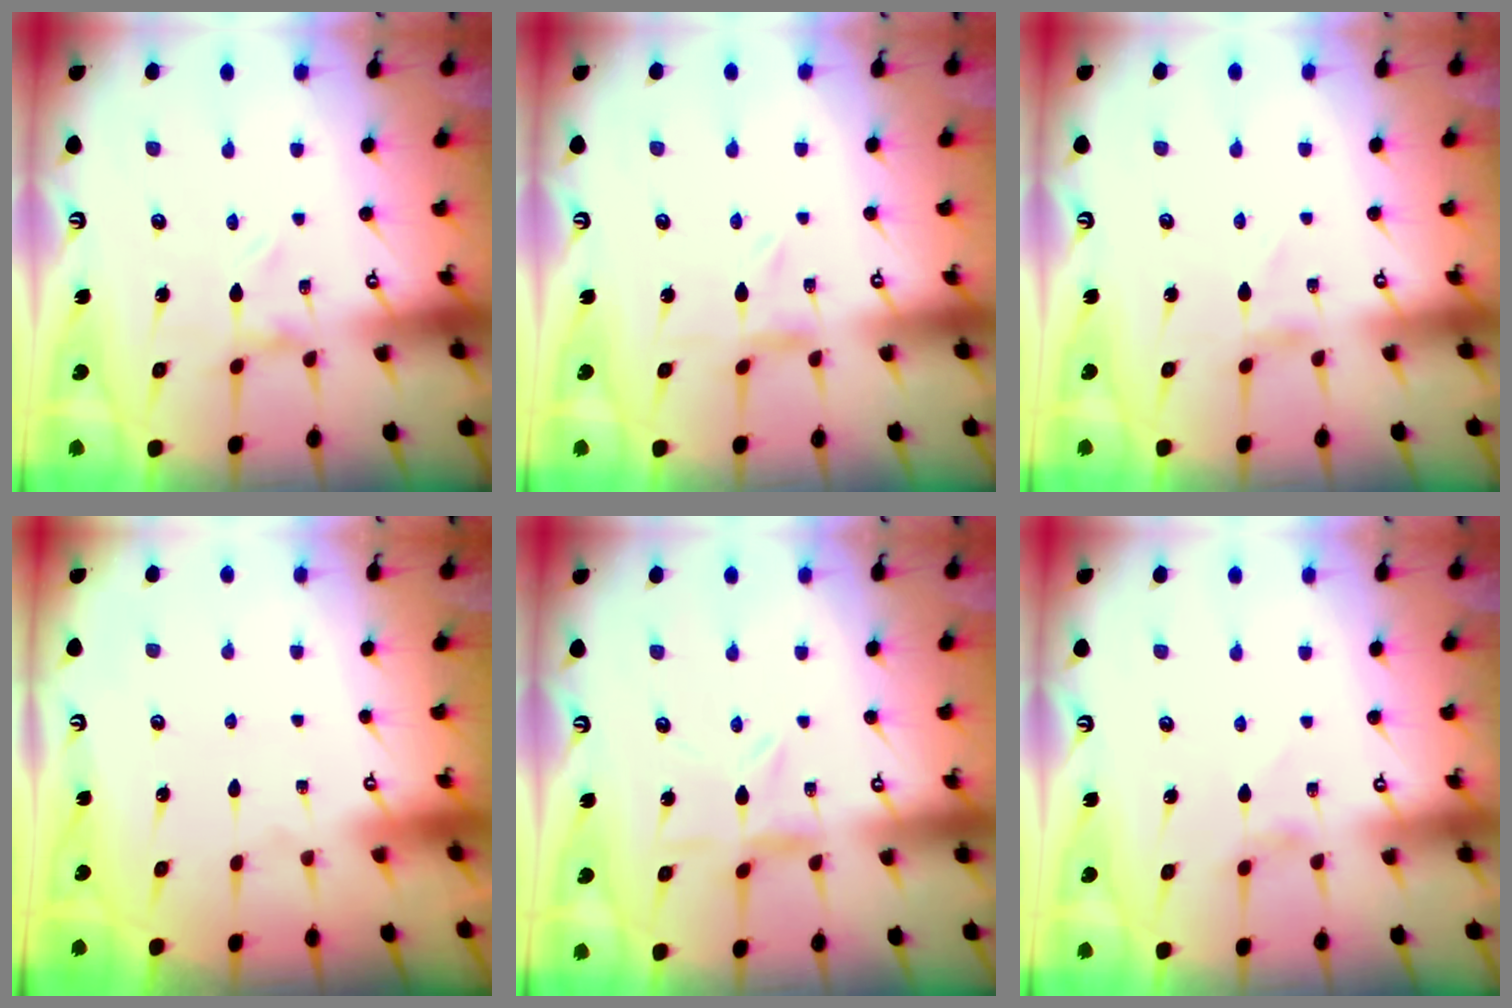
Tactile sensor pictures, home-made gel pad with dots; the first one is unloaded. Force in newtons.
{"total": 0.0}
{"total": 1.0, "press": 1.0, "slide": 0.1}
{"total": 1.8, "press": 1.7, "slide": 0.1}
{"total": 2.0, "press": 2.0, "slide": 0.3}
{"total": 2.3, "press": 2.3, "slide": 0.3}